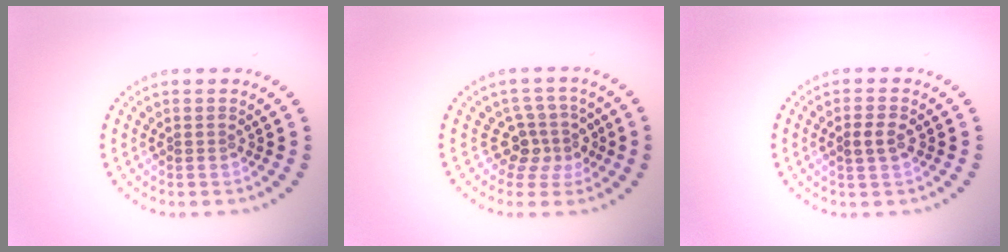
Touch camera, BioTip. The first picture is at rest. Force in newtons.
{"total": 3.0, "press": 2.3, "slide": 1.9}
{"total": 1.9, "press": 1.8, "slide": 0.4}